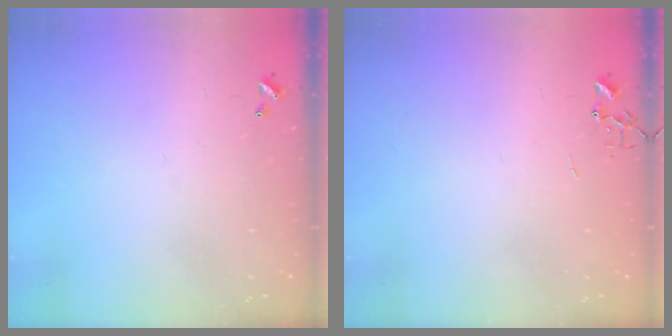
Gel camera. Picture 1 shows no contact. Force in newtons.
{"total": 0.0}